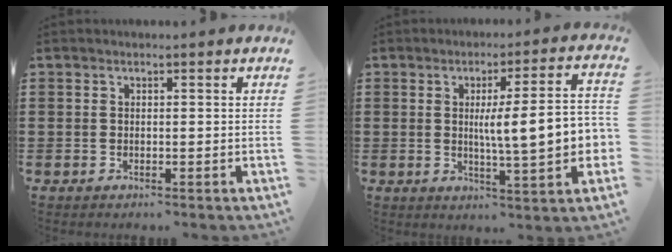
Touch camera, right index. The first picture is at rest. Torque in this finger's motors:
{"motor_torque": [1.43, -0.71, 0.73, 0.21]}